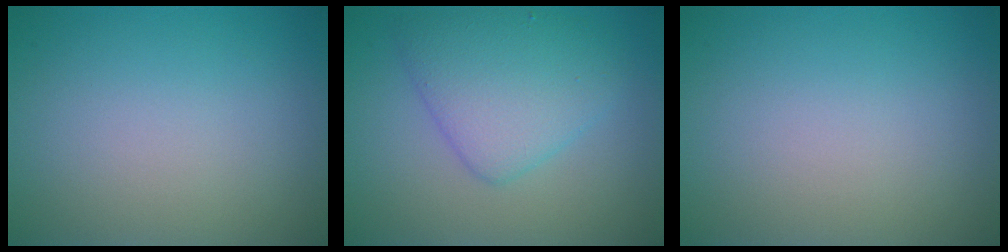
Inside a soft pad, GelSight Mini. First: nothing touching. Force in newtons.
{"total": 4.8, "press": 4.8, "slide": 0.2}
{"total": 0.0}